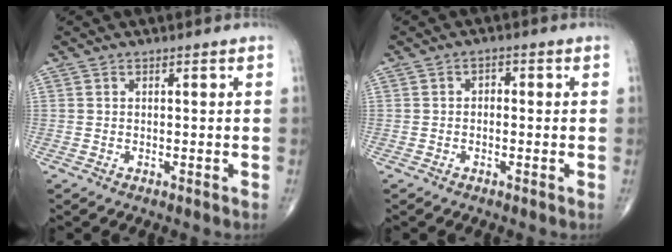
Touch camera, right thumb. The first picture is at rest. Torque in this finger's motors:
{"motor_torque": [-0.20, 0.01, 0.08, 0.23, 0.02]}